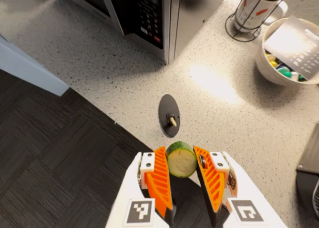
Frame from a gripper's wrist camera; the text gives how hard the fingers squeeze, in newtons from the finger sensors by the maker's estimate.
{"total": 9.2, "left": 8.9, "right": 9.5}